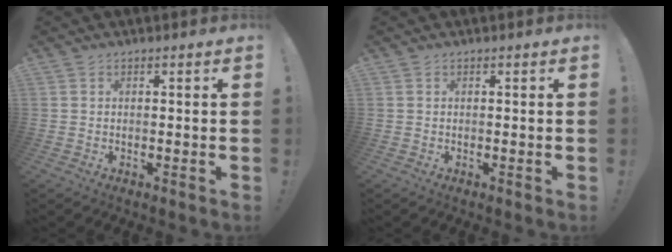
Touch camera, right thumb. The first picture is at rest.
{"total": 0.0}